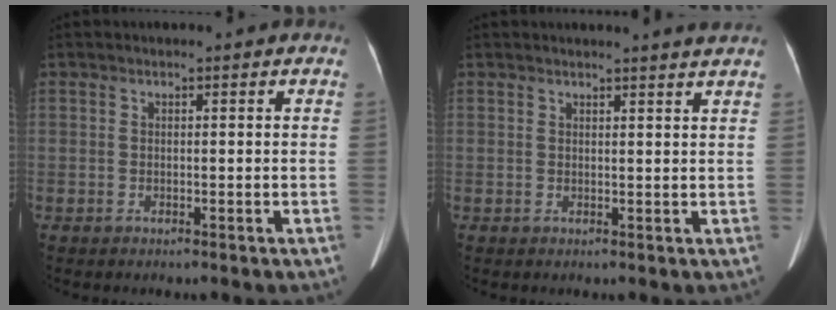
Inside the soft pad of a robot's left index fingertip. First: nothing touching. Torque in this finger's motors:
{"motor_torque": [-1.02, 0.65, -0.22, -0.01]}